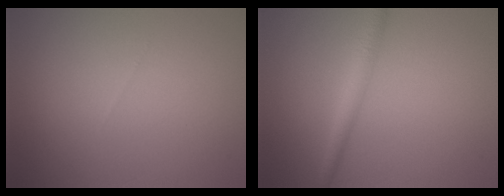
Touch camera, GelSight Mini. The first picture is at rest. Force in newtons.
{"total": 2.3, "press": 2.3, "slide": 0.0}